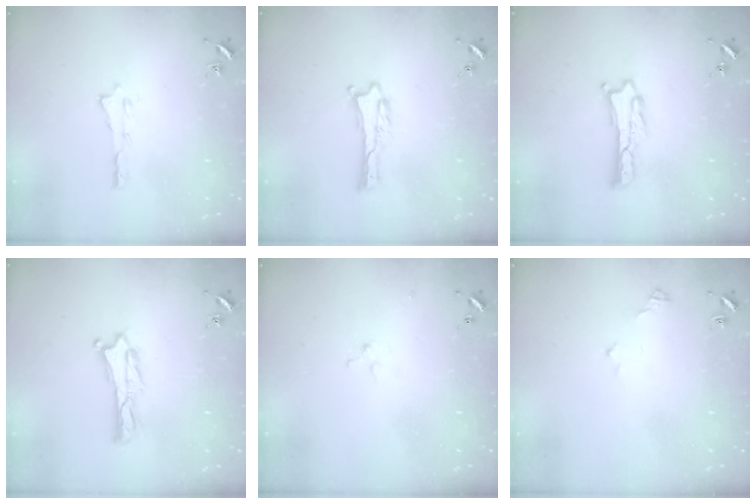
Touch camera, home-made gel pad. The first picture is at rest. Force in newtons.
{"total": 0.0}
{"total": 0.7, "press": 0.7, "slide": 0.2}
{"total": 0.0}
{"total": 2.9, "press": 2.9, "slide": 0.3}
{"total": 2.9, "press": 2.9, "slide": 0.3}